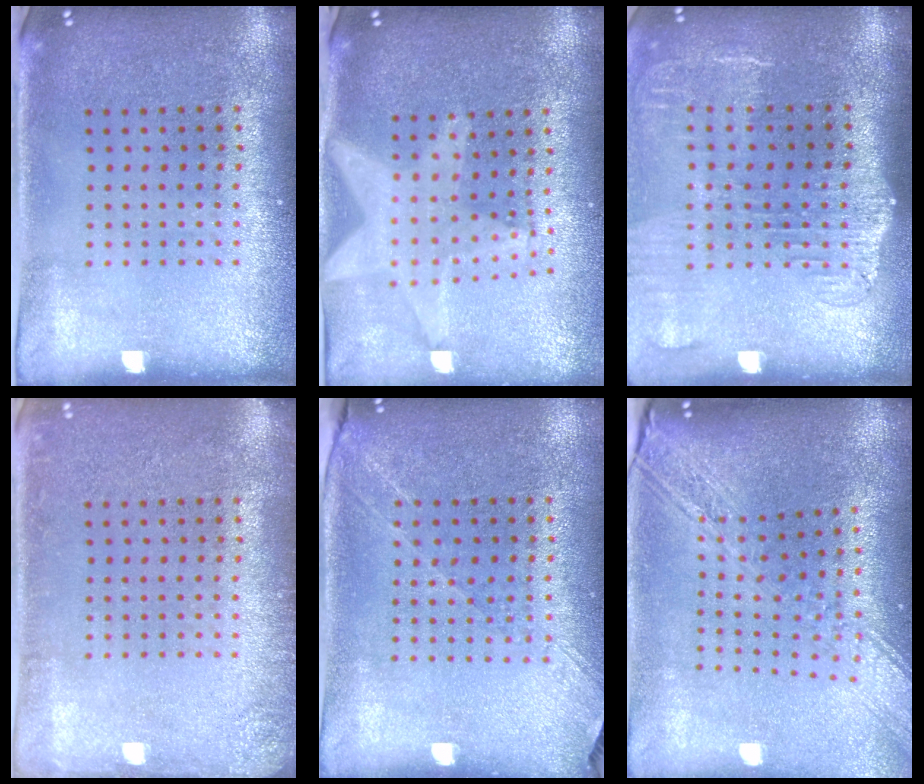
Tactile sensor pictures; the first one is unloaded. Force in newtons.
{"total": 2.3, "press": 1.9, "slide": 1.3}
{"total": 2.1, "press": 1.7, "slide": 1.2}
{"total": 1.5, "press": 1.5, "slide": 0.2}
{"total": 1.3, "press": 1.2, "slide": 0.5}
{"total": 2.9, "press": 2.3, "slide": 1.9}